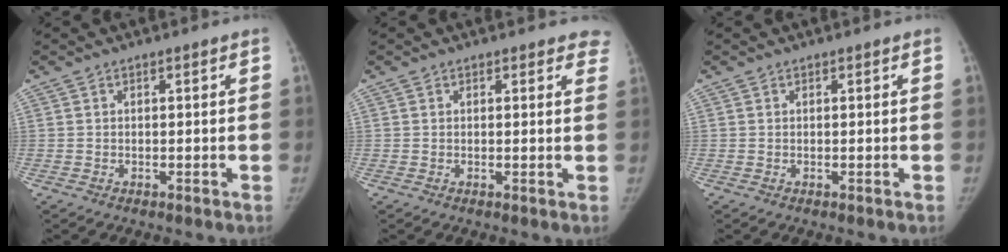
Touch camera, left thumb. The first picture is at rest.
{"total": 3.5, "force": [3.0, 1.6, 0.8], "torque": [0.026, -0.011, 0.012]}
{"total": 0.0}